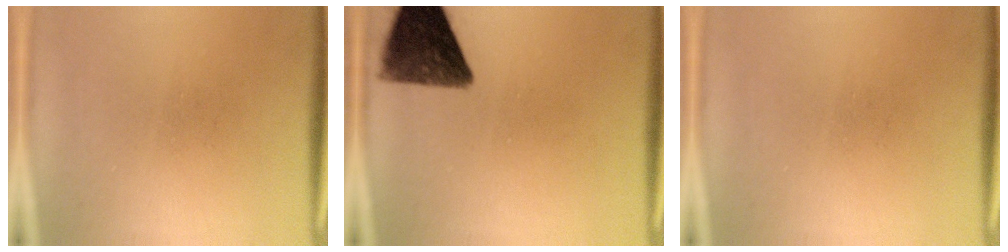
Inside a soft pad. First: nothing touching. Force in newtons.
{"total": 11.8}
{"total": 0.0}